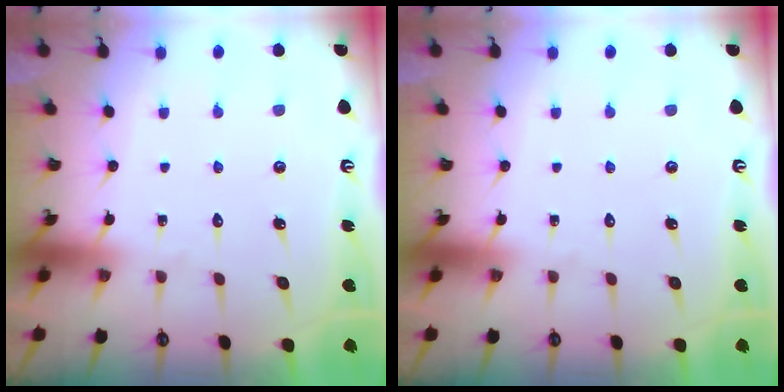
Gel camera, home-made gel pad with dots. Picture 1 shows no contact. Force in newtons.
{"total": 0.0}